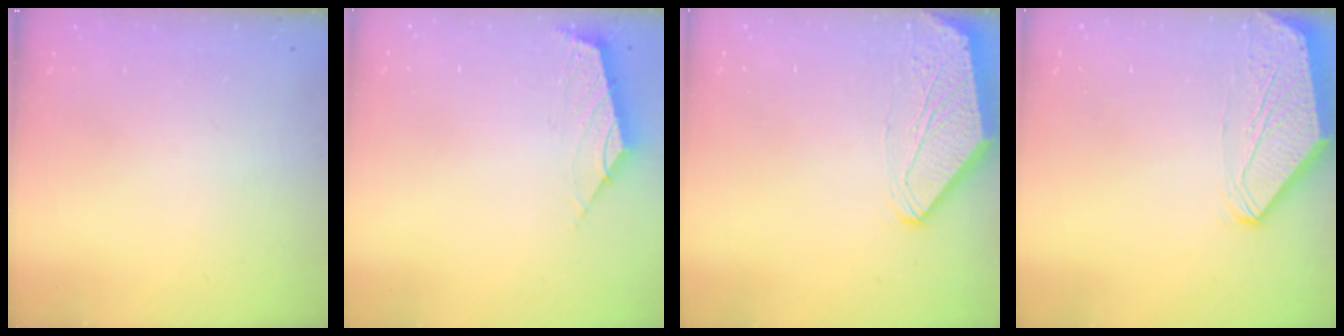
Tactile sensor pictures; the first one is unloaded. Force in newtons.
{"total": 2.5, "press": 2.4, "slide": 0.7}
{"total": 0.0}
{"total": 0.0}